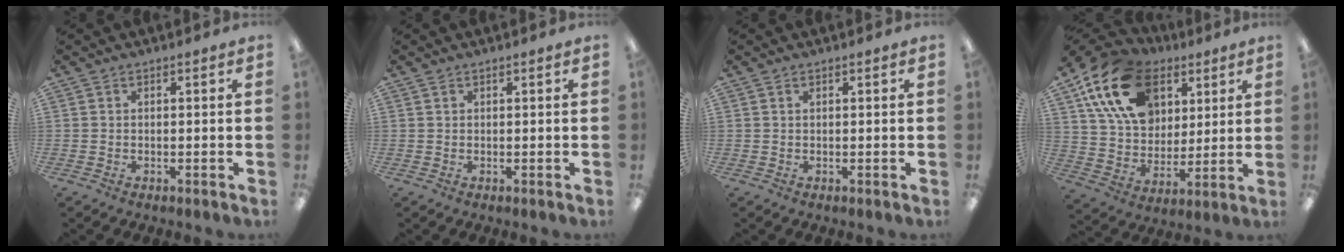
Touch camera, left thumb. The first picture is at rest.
{"total": 0.8, "force": [0.4, 0.5, 0.5], "torque": [-0.012, 0.005, 0.007]}
{"total": 0.9, "force": [0.4, 0.5, 0.7], "torque": [-0.016, 0.004, 0.007]}
{"total": 21.1, "force": [9.9, 14.4, 11.8], "torque": [-0.225, -0.025, 0.182]}